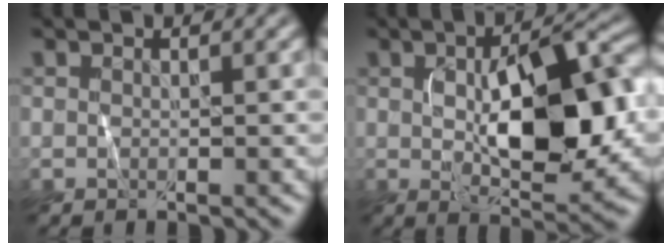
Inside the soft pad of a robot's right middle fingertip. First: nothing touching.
{"total": 10.0, "force": [0.4, 4.1, 9.1], "torque": [-0.135, 0.011, 0.013]}